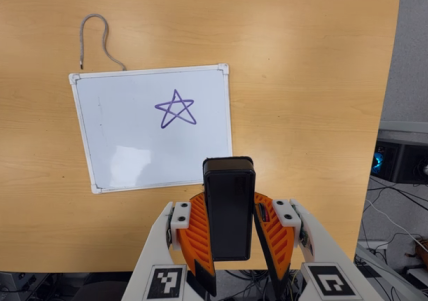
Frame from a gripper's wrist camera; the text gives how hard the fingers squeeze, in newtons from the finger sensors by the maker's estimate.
{"total": 8.0, "left": 7.5, "right": 8.6}